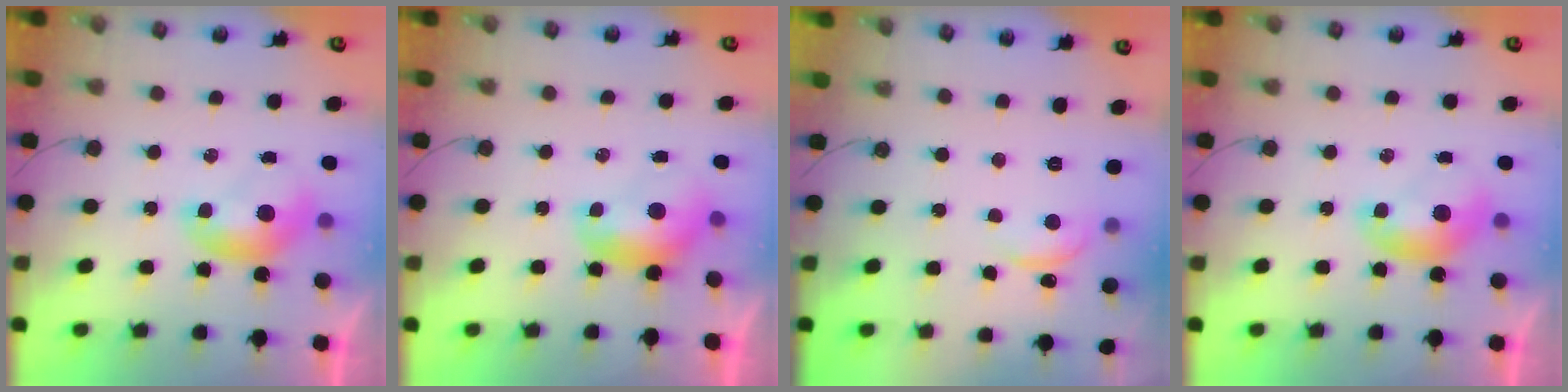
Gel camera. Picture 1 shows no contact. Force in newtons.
{"total": 1.3, "press": 1.2, "slide": 0.4}
{"total": 2.6, "press": 2.5, "slide": 0.7}
{"total": 0.0}